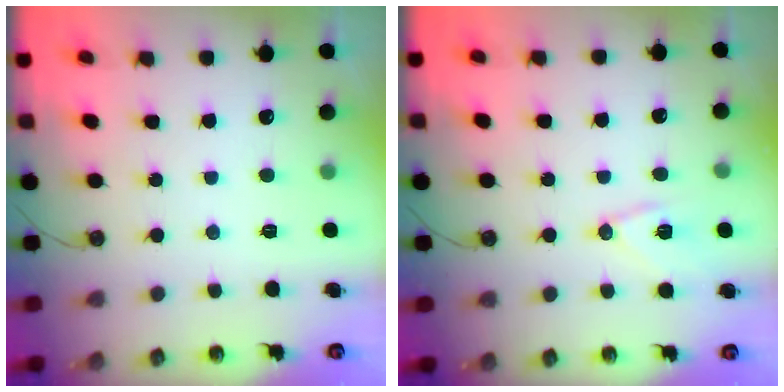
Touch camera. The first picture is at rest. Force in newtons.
{"total": 9.9, "press": 9.9, "slide": 0.9}